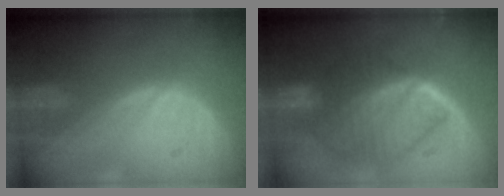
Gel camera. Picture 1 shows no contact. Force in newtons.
{"total": 10.1, "press": 10.1, "slide": 1.0}